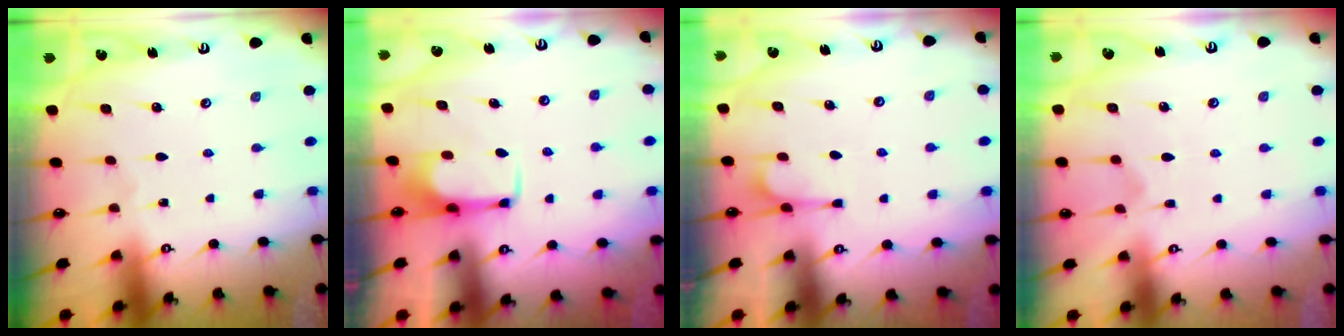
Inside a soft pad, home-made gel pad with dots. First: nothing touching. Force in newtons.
{"total": 1.8, "press": 1.8, "slide": 0.2}
{"total": 2.6, "press": 2.4, "slide": 1.0}
{"total": 2.7, "press": 2.4, "slide": 1.2}